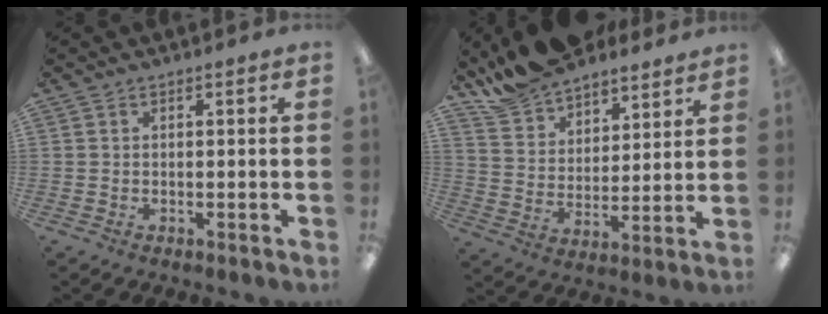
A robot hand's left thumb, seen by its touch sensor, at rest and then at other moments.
{"total": 13.3, "force": [12.1, 5.1, 2.5], "torque": [-0.070, -0.089, 0.228]}